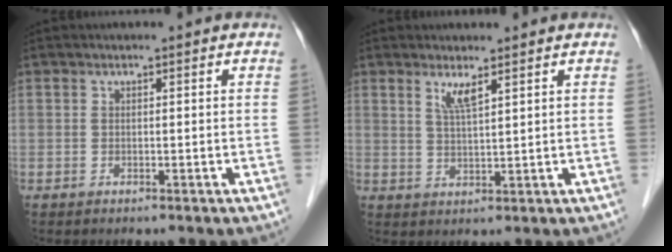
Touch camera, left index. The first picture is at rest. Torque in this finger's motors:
{"motor_torque": [0.30, 0.04, 0.15, 0.07]}